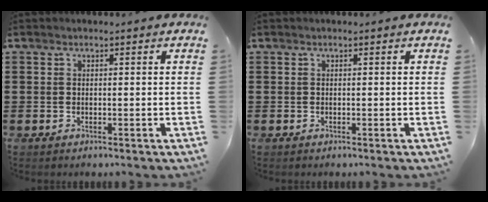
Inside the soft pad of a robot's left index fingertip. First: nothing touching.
{"total": 0.0}